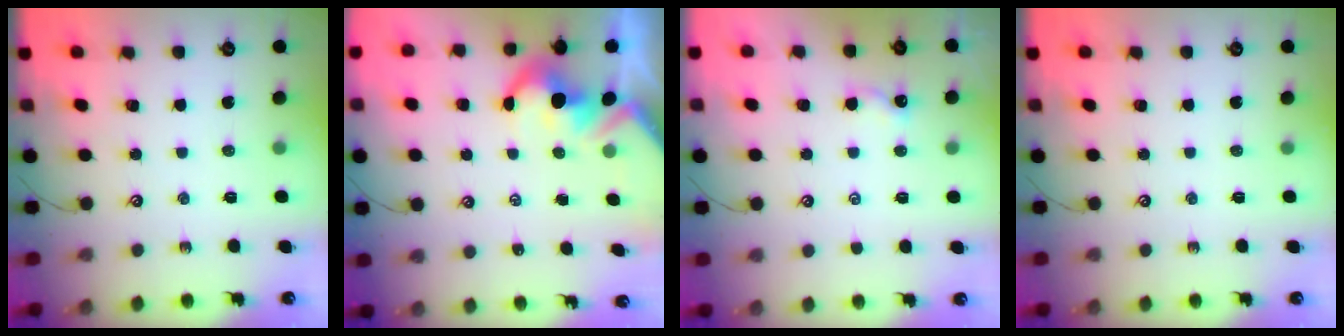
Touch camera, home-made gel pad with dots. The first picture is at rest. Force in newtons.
{"total": 6.5, "press": 6.4, "slide": 0.8}
{"total": 0.9, "press": 0.9, "slide": 0.3}
{"total": 0.0}